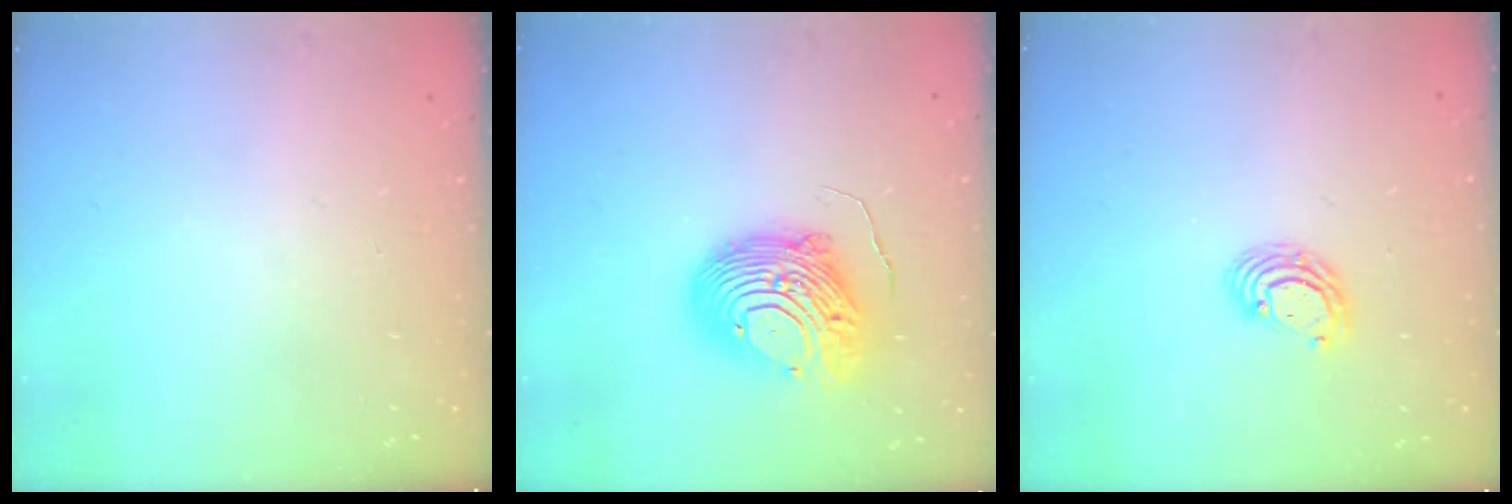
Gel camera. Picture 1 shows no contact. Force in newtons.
{"total": 13.5, "press": 13.4, "slide": 1.4}
{"total": 5.6, "press": 5.6, "slide": 0.3}